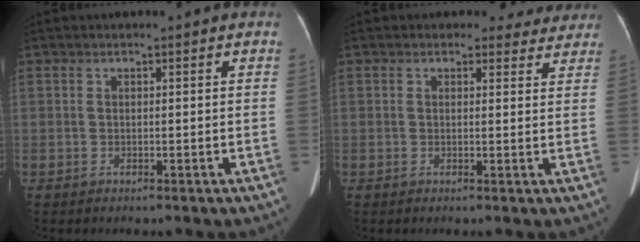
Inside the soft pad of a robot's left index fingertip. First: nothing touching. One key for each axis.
{"total": 4.6, "fx": 4.0, "fy": 2.3, "fz": 0.2, "tx": 0.015, "ty": -0.004, "tz": 0.028}